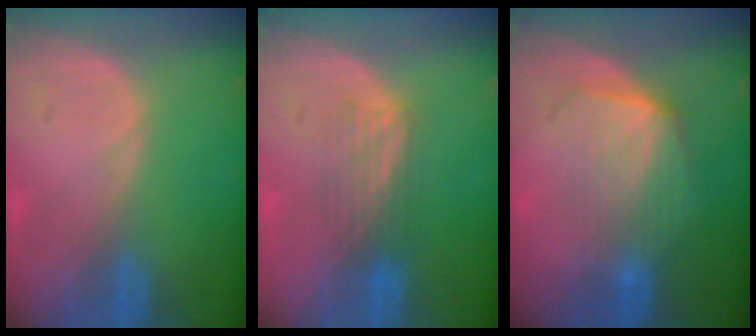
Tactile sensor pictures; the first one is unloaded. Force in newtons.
{"total": 3.8, "press": 3.8, "slide": 0.1}
{"total": 7.2, "press": 6.5, "slide": 3.0}